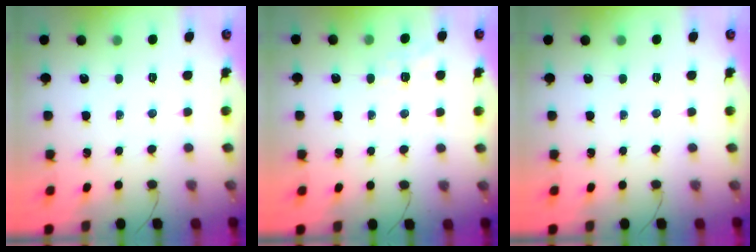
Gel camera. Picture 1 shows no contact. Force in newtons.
{"total": 2.0, "press": 1.1, "slide": 1.6}
{"total": 0.0}